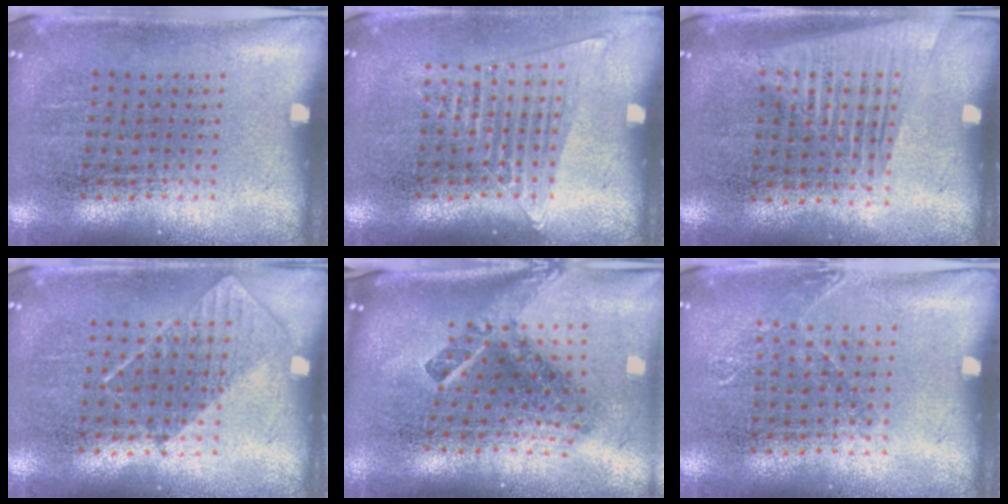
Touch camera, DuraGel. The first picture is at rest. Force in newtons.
{"total": 1.3, "press": 1.2, "slide": 0.5}
{"total": 1.6, "press": 1.4, "slide": 0.6}
{"total": 0.8, "press": 0.8, "slide": 0.4}
{"total": 2.9, "press": 1.7, "slide": 2.3}
{"total": 0.8, "press": 0.8, "slide": 0.1}